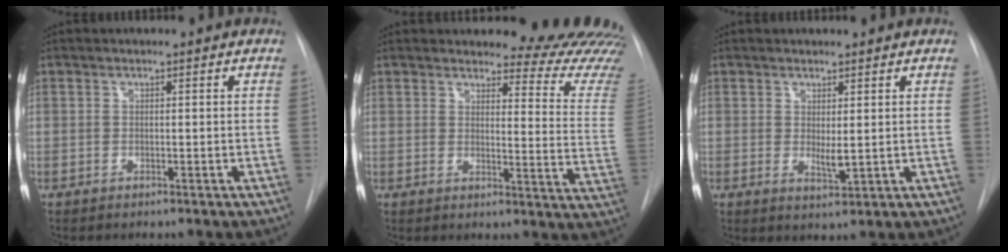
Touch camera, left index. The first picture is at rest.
{"total": 16.6, "force": [16.5, 0.5, 1.9], "torque": [-0.002, -0.153, 0.160]}
{"total": 2.5, "force": [0.8, 0.7, 2.3], "torque": [-0.041, -0.008, 0.020]}